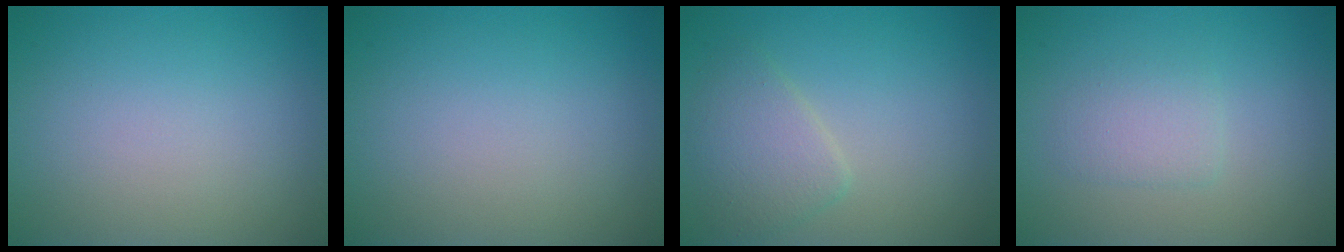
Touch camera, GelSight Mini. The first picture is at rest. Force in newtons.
{"total": 0.0}
{"total": 2.9, "press": 2.9, "slide": 0.1}
{"total": 1.7, "press": 1.7, "slide": 0.3}